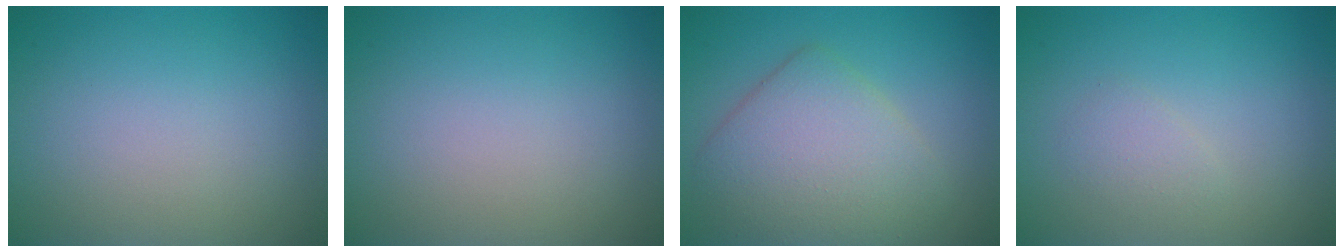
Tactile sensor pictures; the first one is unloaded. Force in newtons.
{"total": 0.0}
{"total": 6.1, "press": 6.1, "slide": 0.4}
{"total": 1.1, "press": 1.1, "slide": 0.1}